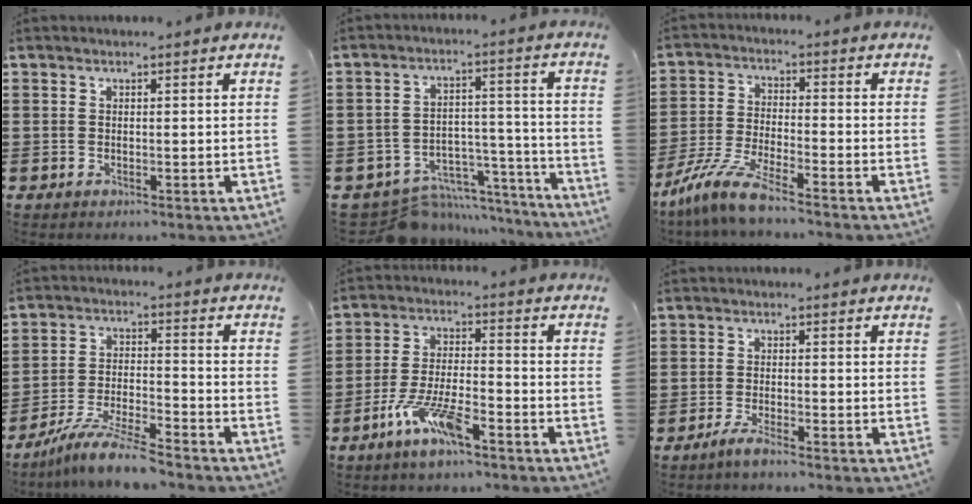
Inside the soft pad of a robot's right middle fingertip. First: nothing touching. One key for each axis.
{"total": 8.5, "fx": -7.6, "fy": 3.3, "fz": 1.7, "tx": -0.033, "ty": 0.030, "tz": -0.140}
{"total": 7.4, "fx": -6.4, "fy": 0.1, "fz": 3.6, "tx": -0.095, "ty": -0.011, "tz": -0.131}
{"total": 8.4, "fx": -7.6, "fy": 0.4, "fz": 3.5, "tx": -0.073, "ty": 0.005, "tz": -0.149}
{"total": 8.5, "fx": -5.4, "fy": 1.9, "fz": 6.3, "tx": -0.140, "ty": -0.006, "tz": -0.101}
{"total": 2.7, "fx": -2.2, "fy": 0.3, "fz": 1.4, "tx": -0.037, "ty": 0.001, "tz": -0.047}